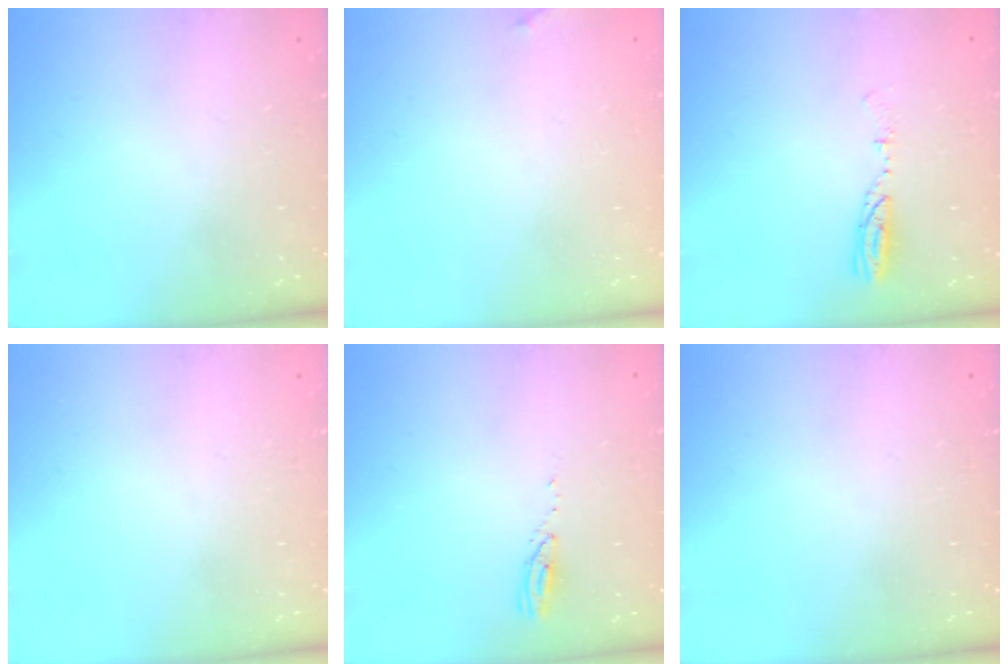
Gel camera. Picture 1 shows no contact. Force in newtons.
{"total": 5.6, "press": 5.3, "slide": 1.7}
{"total": 4.8, "press": 4.7, "slide": 1.0}
{"total": 0.0}
{"total": 3.0, "press": 2.9, "slide": 0.3}
{"total": 0.0}